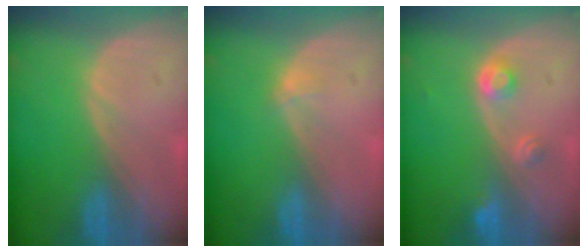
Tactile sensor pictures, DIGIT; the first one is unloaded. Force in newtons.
{"total": 1.1, "press": 0.8, "slide": 0.7}
{"total": 3.0, "press": 2.8, "slide": 0.9}